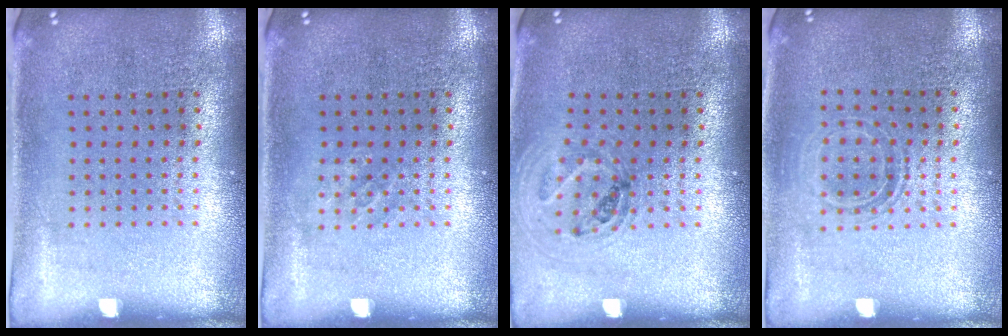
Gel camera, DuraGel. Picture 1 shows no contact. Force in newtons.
{"total": 0.8, "press": 0.8, "slide": 0.2}
{"total": 0.9, "press": 0.9, "slide": 0.1}
{"total": 1.2, "press": 1.1, "slide": 0.6}